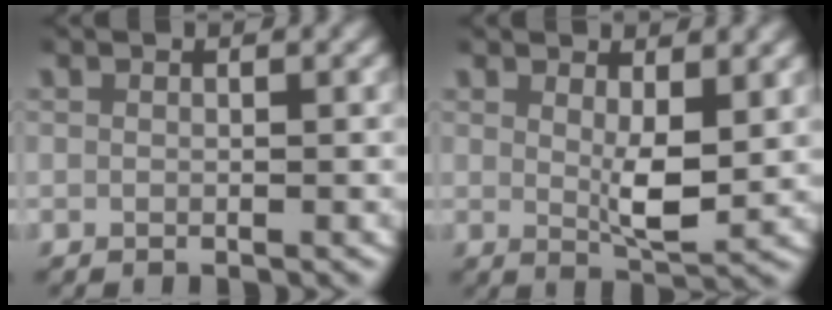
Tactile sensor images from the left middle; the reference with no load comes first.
{"total": 3.3, "force": [1.6, 0.9, 2.7], "torque": [-0.048, -0.020, 0.031]}